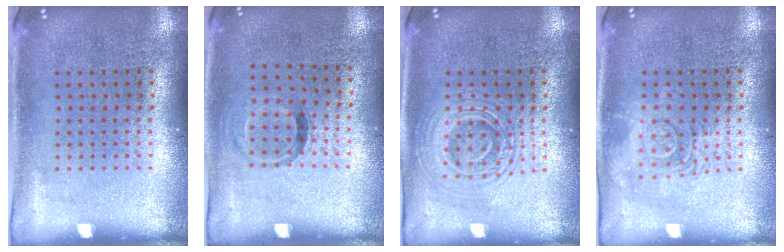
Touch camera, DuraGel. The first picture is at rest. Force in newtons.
{"total": 0.9, "press": 0.6, "slide": 0.7}
{"total": 2.9, "press": 2.8, "slide": 0.5}
{"total": 2.8, "press": 2.8, "slide": 0.4}